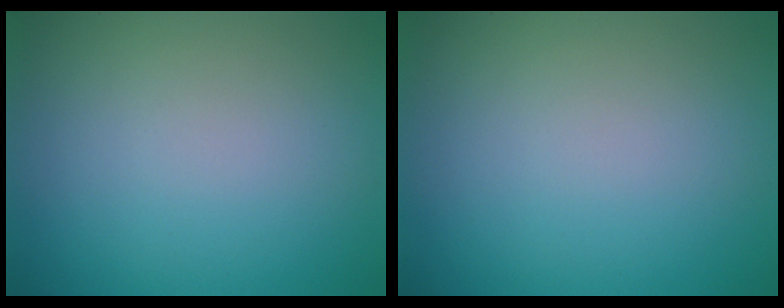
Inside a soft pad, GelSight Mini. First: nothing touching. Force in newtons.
{"total": 0.0}